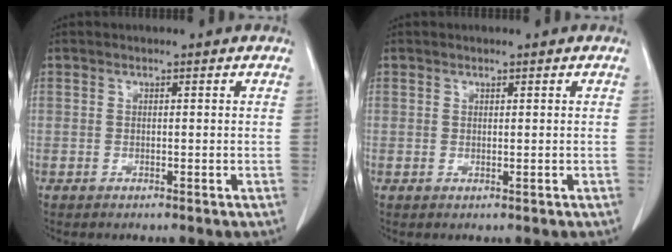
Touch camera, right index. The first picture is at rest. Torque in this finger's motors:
{"motor_torque": [-0.05, -0.01, 0.00, 0.00]}